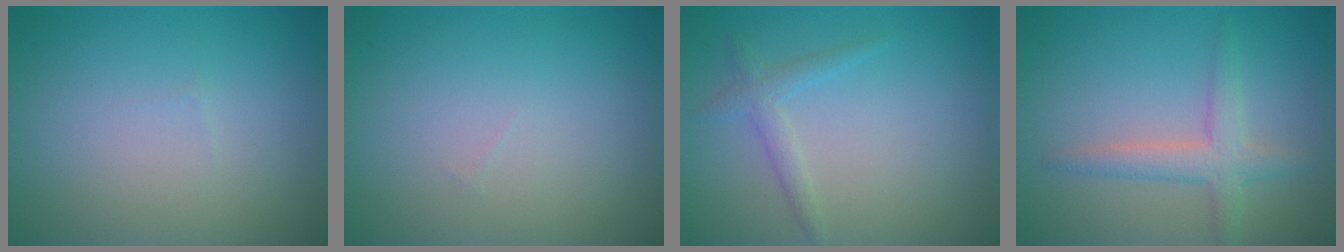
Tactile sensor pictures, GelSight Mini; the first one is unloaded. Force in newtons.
{"total": 0.0}
{"total": 1.6, "press": 1.6, "slide": 0.1}
{"total": 2.9, "press": 2.9, "slide": 0.2}